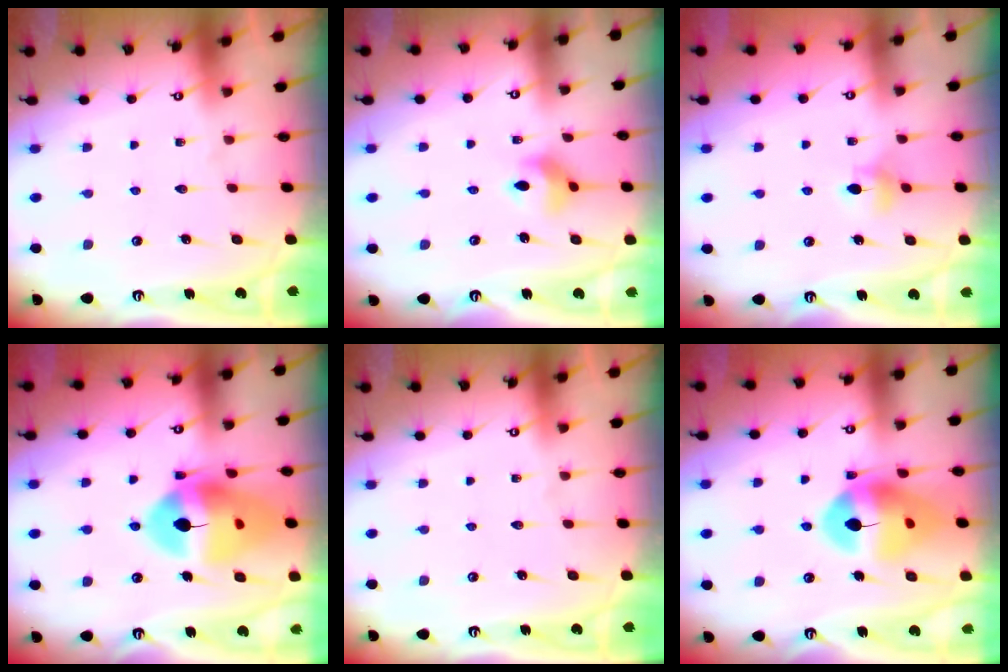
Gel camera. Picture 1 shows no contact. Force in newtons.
{"total": 7.8, "press": 7.6, "slide": 1.7}
{"total": 4.9, "press": 4.9, "slide": 0.6}
{"total": 18.1, "press": 17.9, "slide": 2.2}
{"total": 0.0}
{"total": 14.0, "press": 13.9, "slide": 1.5}